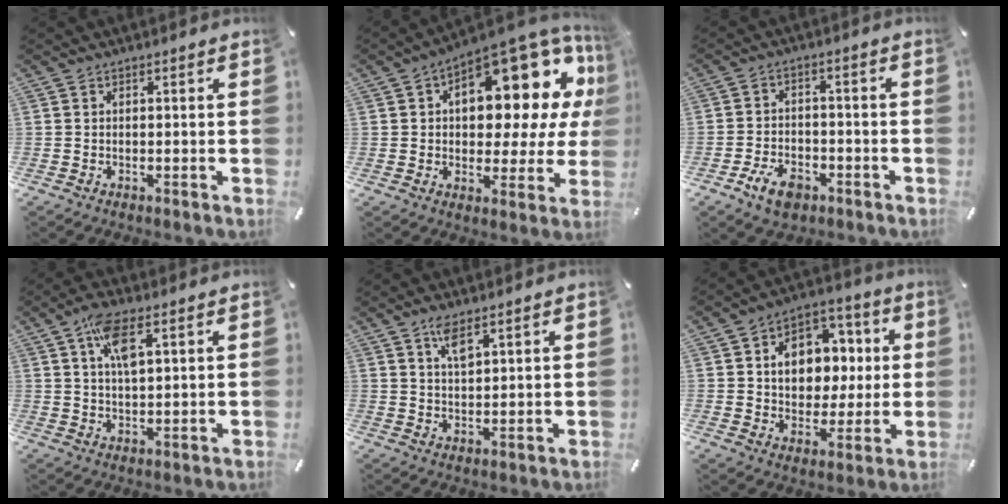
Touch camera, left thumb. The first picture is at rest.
{"total": 17.2, "force": [8.2, 8.6, 12.5], "torque": [-0.151, -0.079, 0.127]}
{"total": 6.9, "force": [-3.7, 4.5, 3.7], "torque": [-0.080, 0.017, -0.070]}
{"total": 7.5, "force": [3.4, 2.8, 6.1], "torque": [-0.120, 0.002, 0.058]}
{"total": 4.4, "force": [3.0, 1.4, 3.0], "torque": [-0.064, -0.001, 0.052]}
{"total": 11.5, "force": [1.0, 9.9, 5.8], "torque": [-0.083, 0.003, 0.023]}